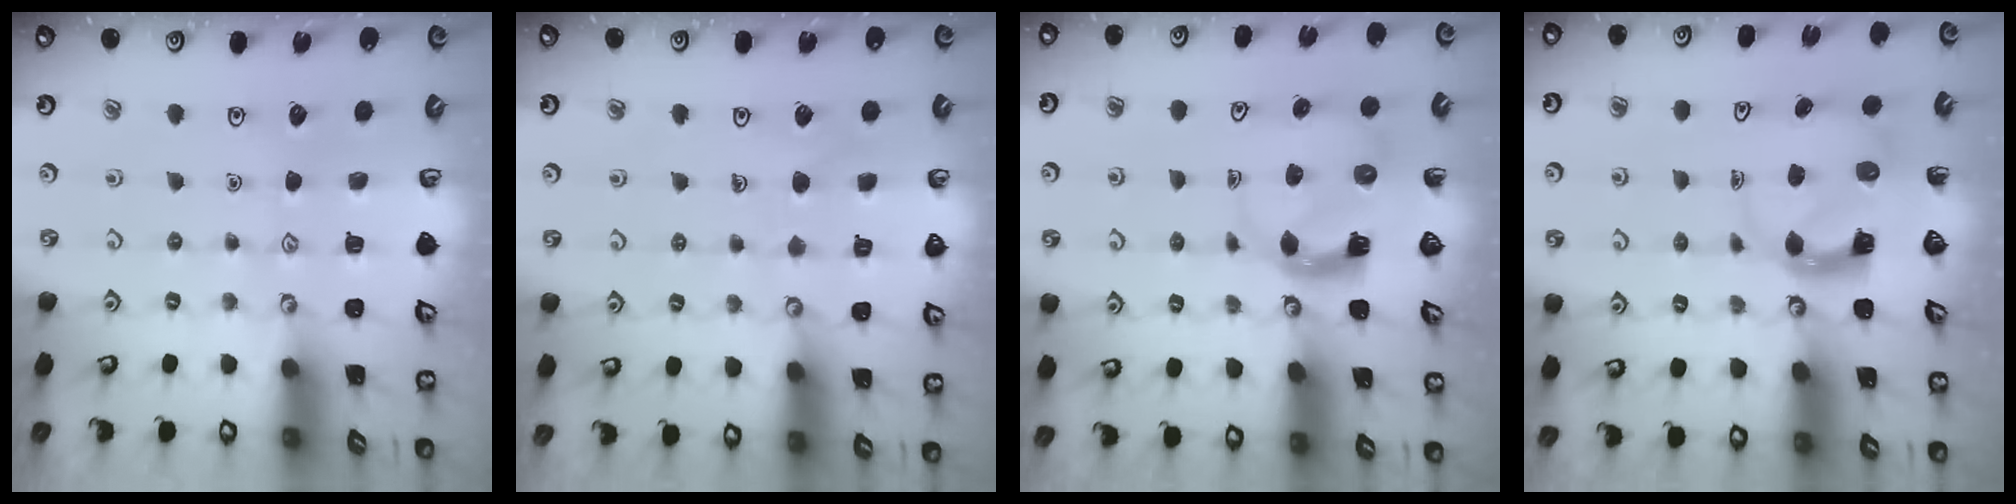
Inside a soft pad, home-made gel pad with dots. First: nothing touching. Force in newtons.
{"total": 5.4, "press": 5.3, "slide": 0.4}
{"total": 3.9, "press": 3.9, "slide": 0.6}
{"total": 3.7, "press": 3.7, "slide": 0.5}